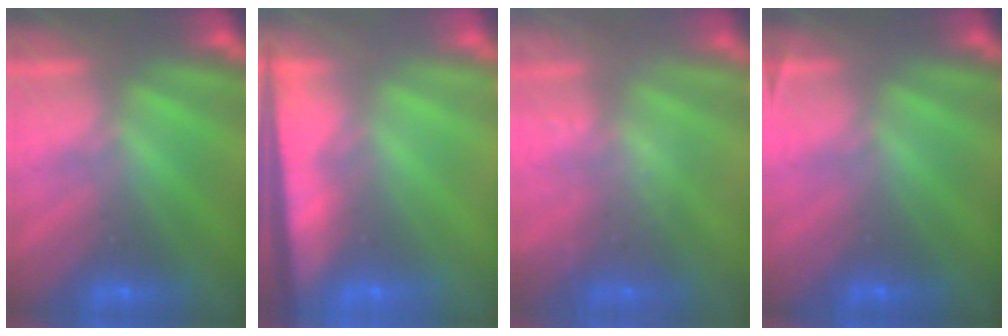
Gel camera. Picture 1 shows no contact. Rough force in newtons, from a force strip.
{"total": 11.6}
{"total": 2.2}
{"total": 2.3}